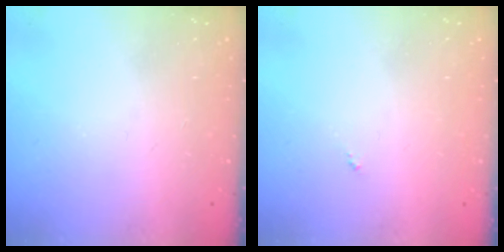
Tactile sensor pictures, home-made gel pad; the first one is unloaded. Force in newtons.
{"total": 0.0}